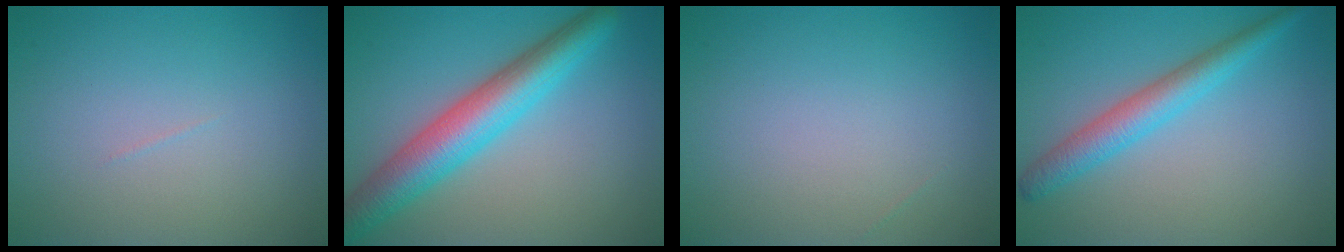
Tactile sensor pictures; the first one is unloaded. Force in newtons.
{"total": 6.8, "press": 6.8, "slide": 0.3}
{"total": 0.0}
{"total": 3.6, "press": 3.6, "slide": 0.0}